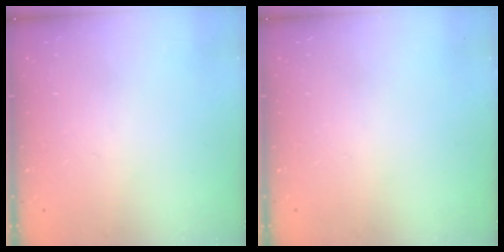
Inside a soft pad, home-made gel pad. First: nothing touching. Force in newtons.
{"total": 0.0}